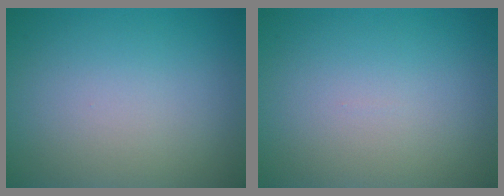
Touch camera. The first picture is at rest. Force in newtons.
{"total": 0.0}